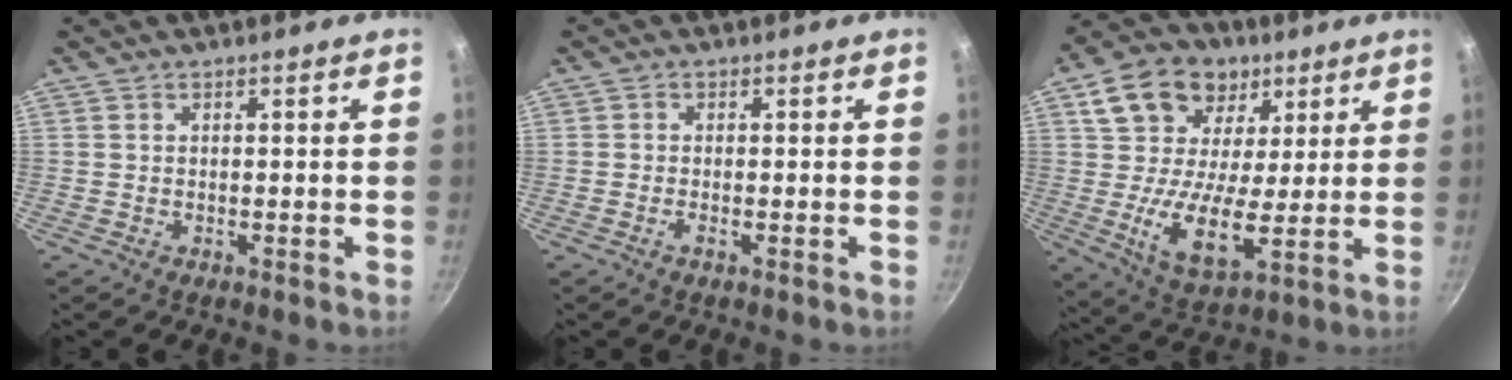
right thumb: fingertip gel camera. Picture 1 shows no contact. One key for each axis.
{"total": 1.0, "fx": -0.5, "fy": 0.4, "fz": 0.8, "tx": -0.021, "ty": 0.002, "tz": -0.014}
{"total": 18.4, "fx": 5.6, "fy": 13.0, "fz": 11.7, "tx": -0.178, "ty": -0.009, "tz": 0.089}